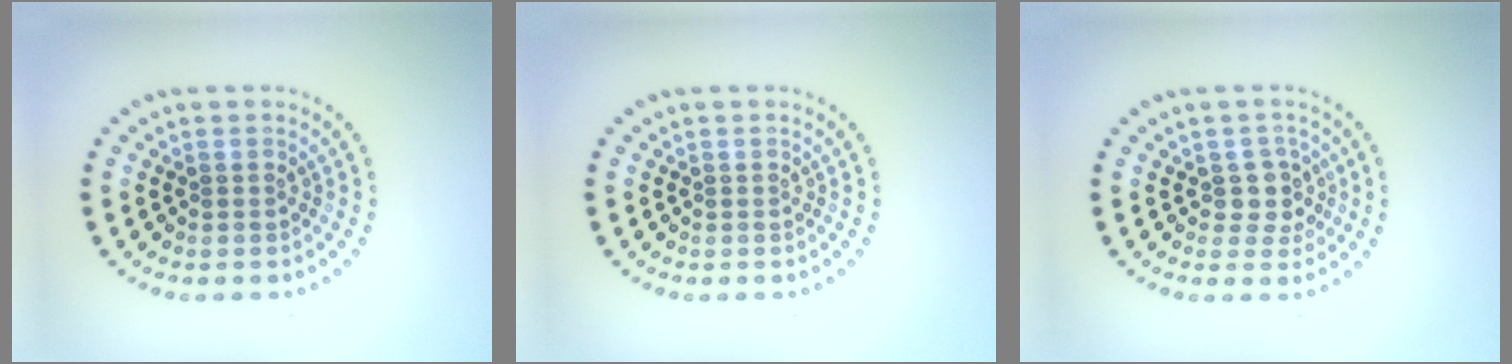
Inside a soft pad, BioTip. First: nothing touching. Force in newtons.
{"total": 0.0}
{"total": 2.4, "press": 2.1, "slide": 1.3}